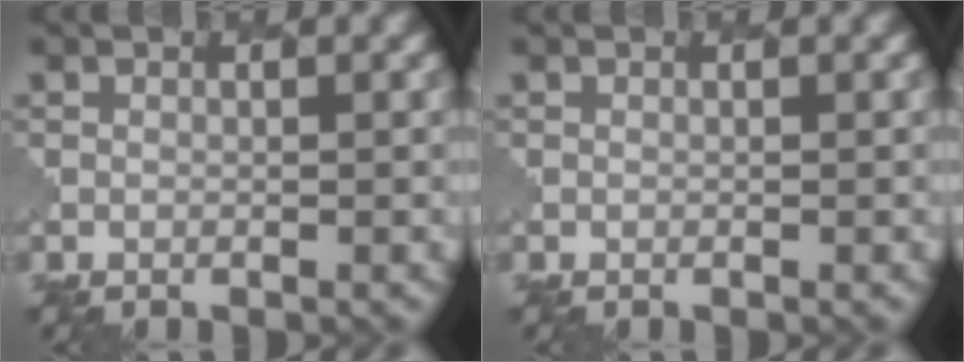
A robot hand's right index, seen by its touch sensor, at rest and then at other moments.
{"total": 0.0}